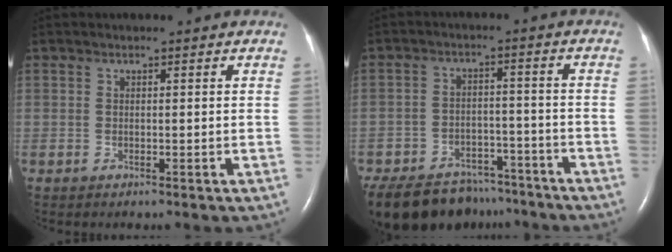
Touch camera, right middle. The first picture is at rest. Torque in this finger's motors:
{"motor_torque": [1.07, -1.07, 0.27, 0.06]}